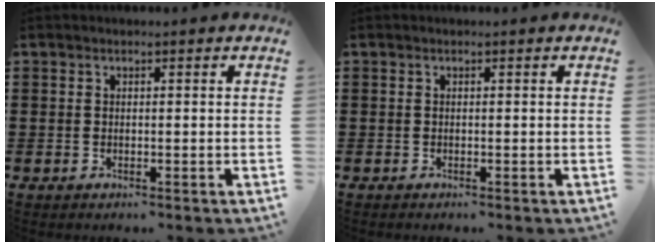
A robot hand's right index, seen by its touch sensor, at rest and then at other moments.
{"total": 0.0}